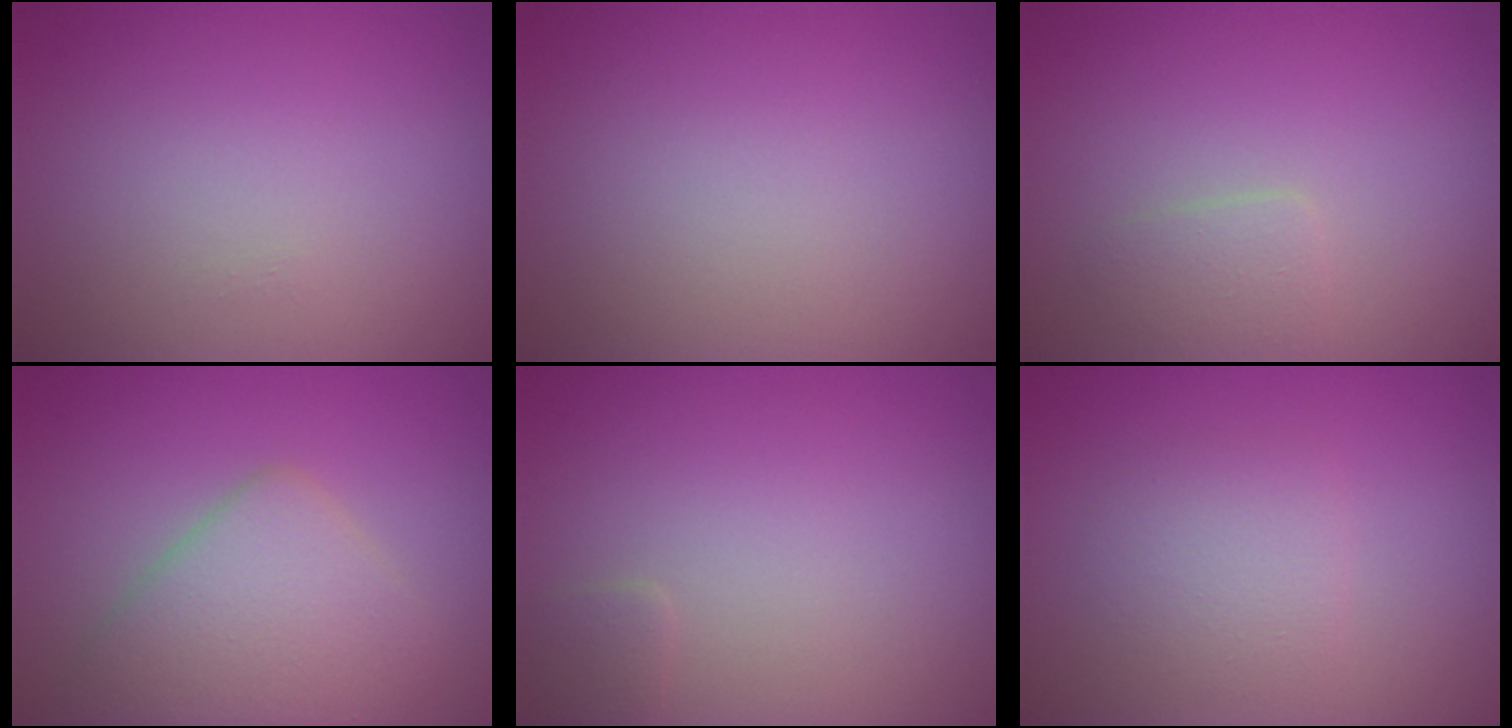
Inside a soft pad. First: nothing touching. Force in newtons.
{"total": 0.0}
{"total": 1.4, "press": 1.4, "slide": 0.1}
{"total": 5.0, "press": 5.0, "slide": 0.2}
{"total": 0.8, "press": 0.8, "slide": 0.1}
{"total": 2.3, "press": 2.3, "slide": 0.1}